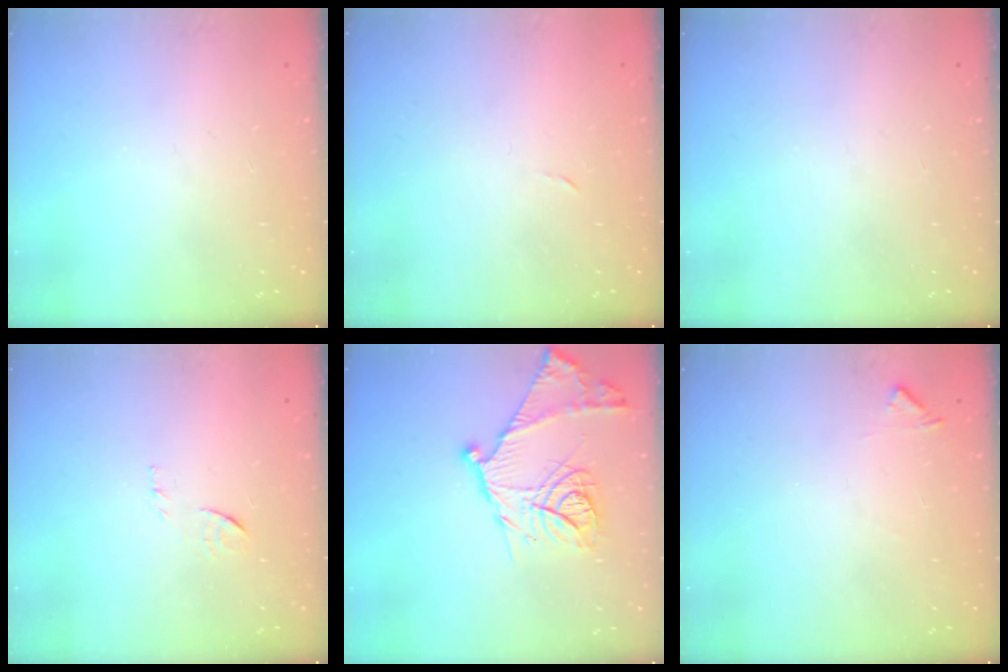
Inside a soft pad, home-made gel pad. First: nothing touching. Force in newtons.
{"total": 2.3, "press": 2.3, "slide": 0.4}
{"total": 0.0}
{"total": 6.9, "press": 6.9, "slide": 0.7}
{"total": 18.1, "press": 18.0, "slide": 1.6}
{"total": 5.7, "press": 5.7, "slide": 0.4}